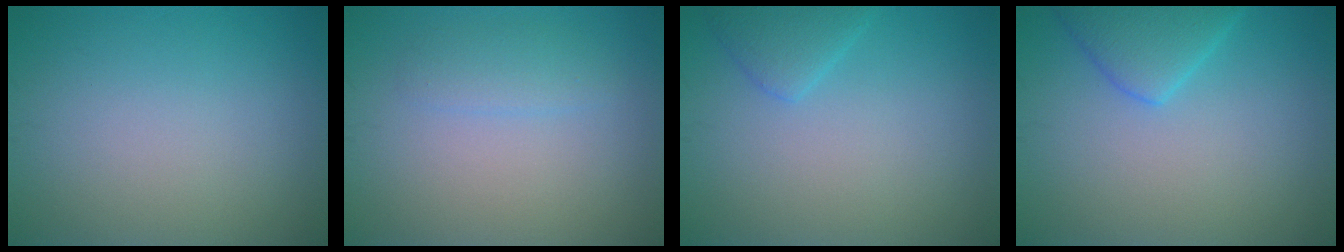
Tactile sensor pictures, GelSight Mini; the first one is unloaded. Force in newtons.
{"total": 1.6, "press": 1.6, "slide": 0.0}
{"total": 1.6, "press": 1.6, "slide": 0.0}
{"total": 3.4, "press": 3.4, "slide": 0.3}